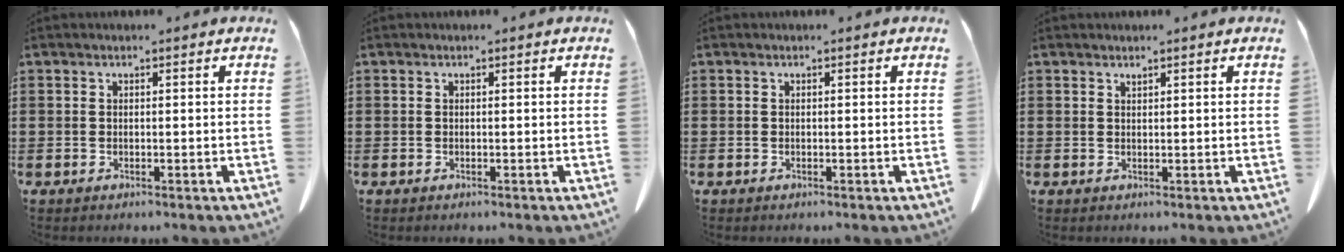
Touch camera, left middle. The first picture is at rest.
{"total": 0.0}
{"total": 0.0}
{"total": 0.6, "force": [0.6, 0.0, 0.2], "torque": [-0.006, -0.003, 0.012]}